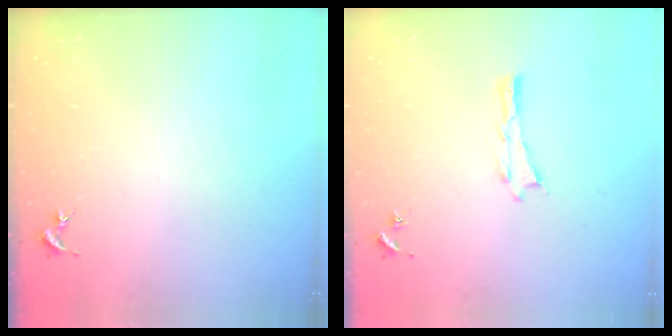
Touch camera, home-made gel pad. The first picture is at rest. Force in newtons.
{"total": 0.0}